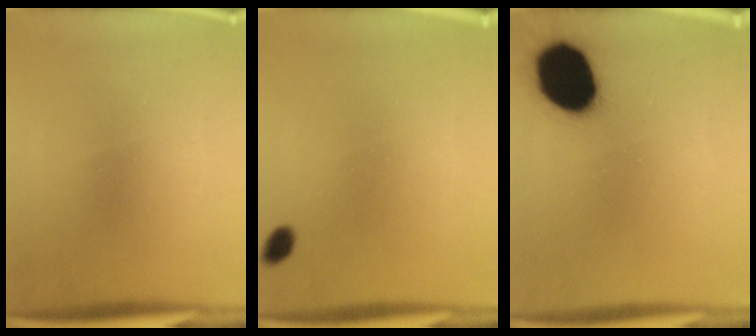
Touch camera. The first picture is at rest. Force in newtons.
{"total": 2.0}
{"total": 18.8}